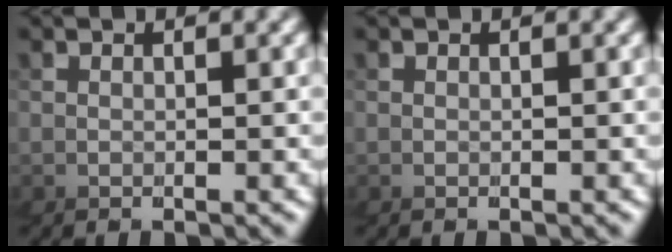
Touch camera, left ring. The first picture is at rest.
{"total": 0.0}